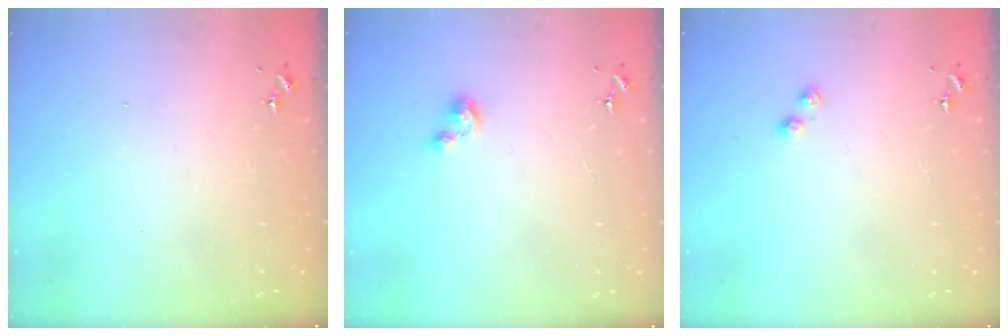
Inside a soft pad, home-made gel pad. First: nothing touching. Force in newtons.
{"total": 3.4, "press": 3.4, "slide": 0.2}
{"total": 3.0, "press": 2.9, "slide": 0.4}